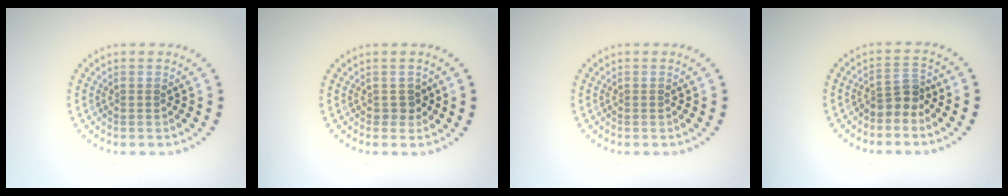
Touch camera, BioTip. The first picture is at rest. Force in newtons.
{"total": 1.0, "press": 0.9, "slide": 0.4}
{"total": 0.0}
{"total": 2.3, "press": 1.7, "slide": 1.6}